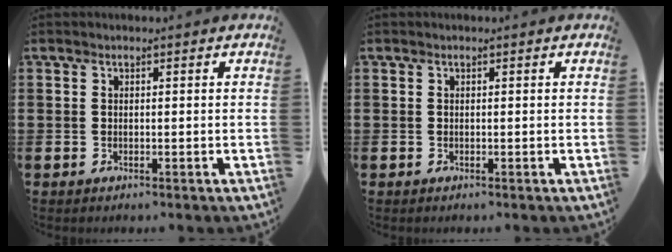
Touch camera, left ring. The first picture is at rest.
{"total": 0.0}